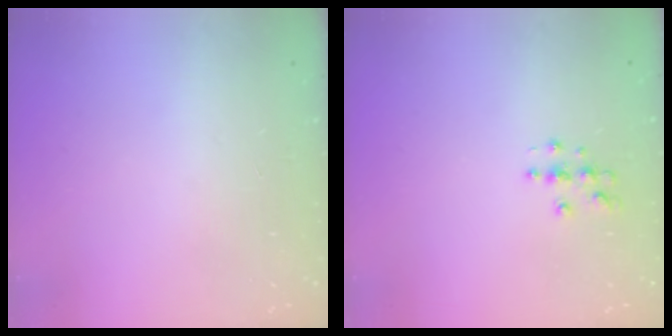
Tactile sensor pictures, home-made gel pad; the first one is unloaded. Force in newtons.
{"total": 4.1, "press": 4.1, "slide": 0.5}